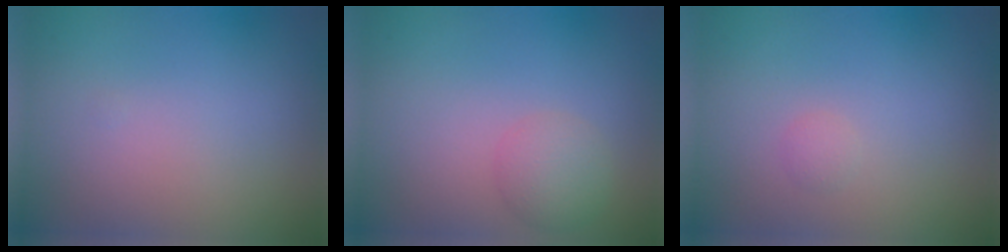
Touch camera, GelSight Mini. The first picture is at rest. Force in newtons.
{"total": 2.7, "press": 2.7, "slide": 0.1}
{"total": 0.7, "press": 0.7, "slide": 0.0}